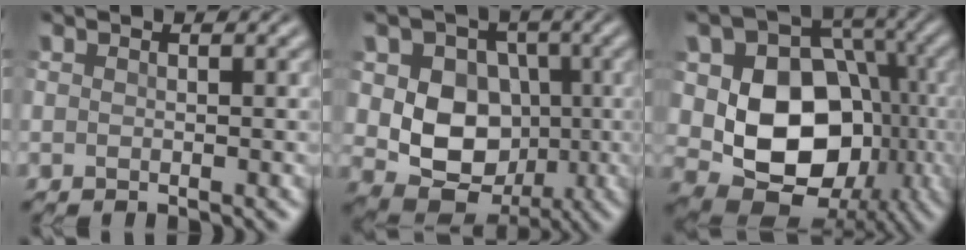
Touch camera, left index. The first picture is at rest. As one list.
[{"total": 8.9, "force": [0.0, 7.2, 5.2], "torque": [-0.081, -0.002, -0.012]}, {"total": 12.8, "force": [-0.8, 9.9, 8.2], "torque": [-0.130, -0.010, -0.017]}]